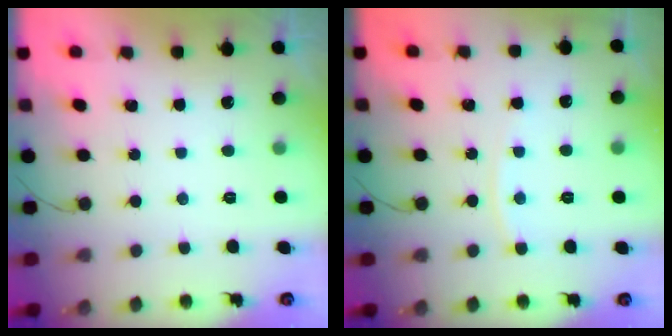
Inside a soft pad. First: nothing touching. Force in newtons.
{"total": 4.9, "press": 4.8, "slide": 0.7}